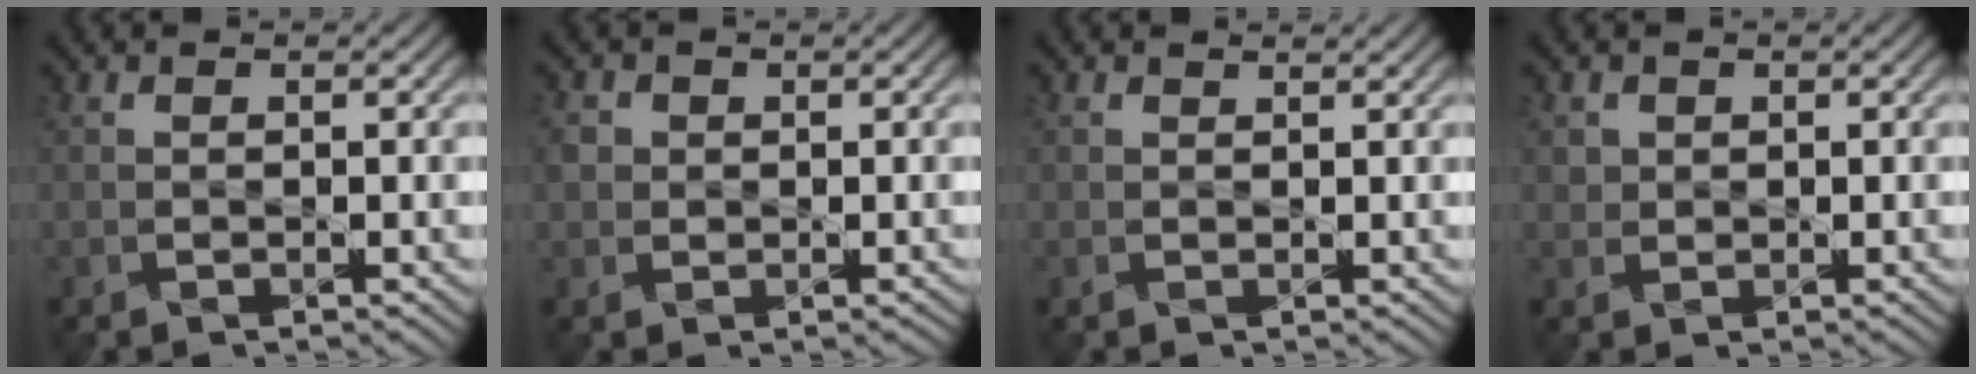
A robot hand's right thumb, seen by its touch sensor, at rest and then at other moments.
{"total": 1.8, "force": [0.7, 1.7, -0.1], "torque": [-0.010, 0.009, 0.014]}
{"total": 1.1, "force": [1.1, -0.2, -0.2], "torque": [0.005, 0.005, 0.020]}
{"total": 1.4, "force": [1.0, 0.9, -0.5], "torque": [0.005, 0.000, 0.021]}